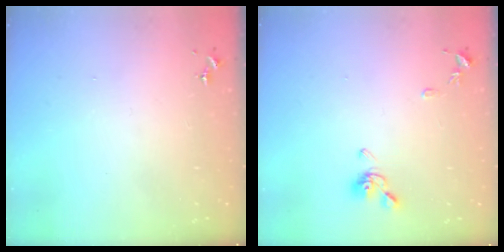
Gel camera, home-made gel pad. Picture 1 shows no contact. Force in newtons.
{"total": 9.4, "press": 9.4, "slide": 1.0}